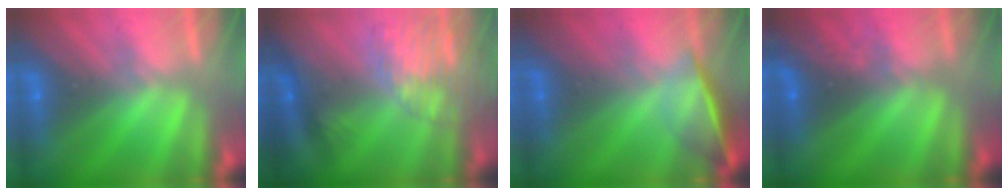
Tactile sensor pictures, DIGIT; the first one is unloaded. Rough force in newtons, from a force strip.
{"total": 9.1}
{"total": 3.7}
{"total": 2.6}